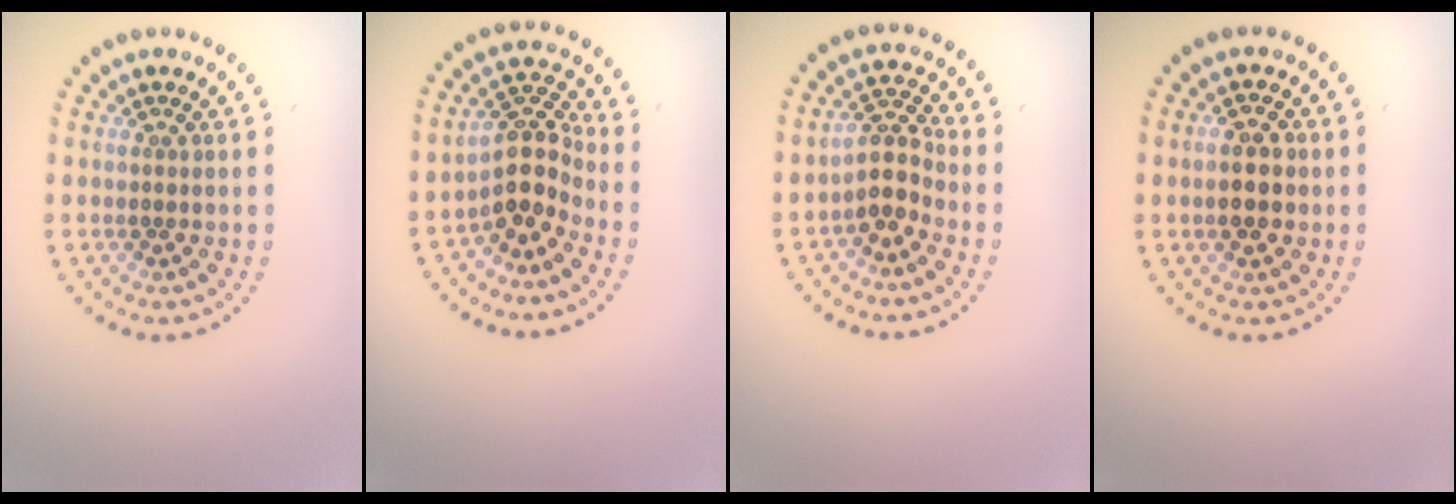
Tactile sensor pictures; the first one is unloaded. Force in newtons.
{"total": 3.8, "press": 2.8, "slide": 2.5}
{"total": 2.9, "press": 2.4, "slide": 1.7}
{"total": 2.8, "press": 2.8, "slide": 0.2}